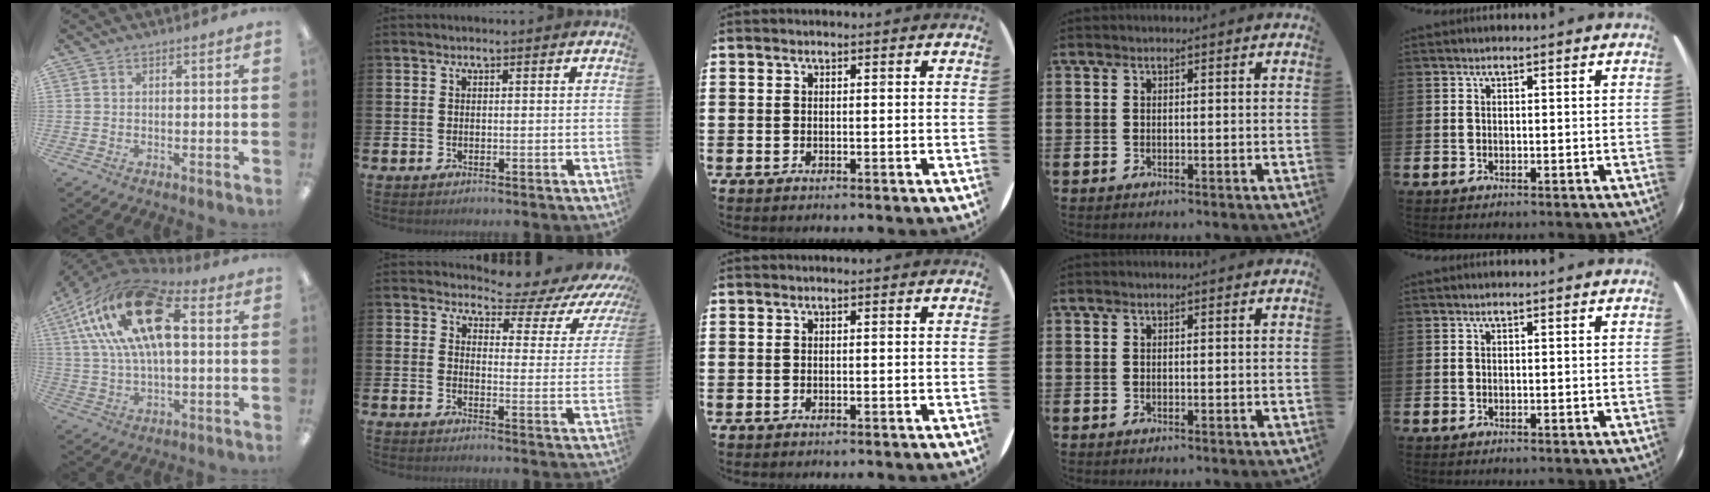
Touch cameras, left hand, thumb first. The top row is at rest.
{"thumb": {"total": 23.5, "force": [8.0, 11.1, 19.1], "torque": [-0.369, -0.006, 0.130]}, "index": {"total": 4.9, "force": [4.2, 2.0, 1.6], "torque": [-0.031, -0.043, 0.061]}}